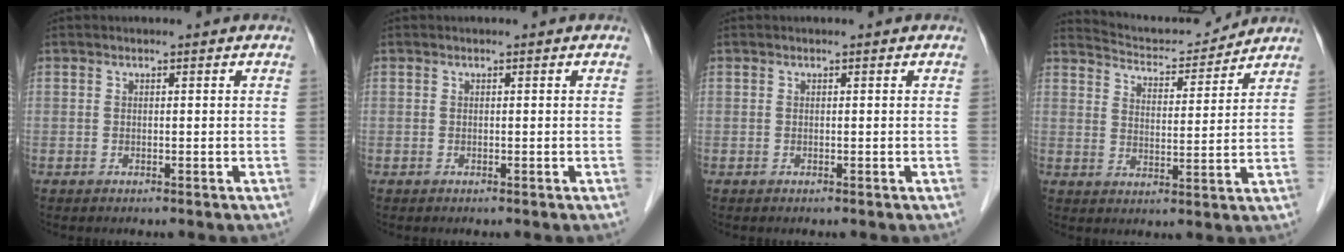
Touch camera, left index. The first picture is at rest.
{"total": 0.0}
{"total": 0.0}
{"total": 9.7, "force": [9.6, 1.0, 0.9], "torque": [-0.021, 0.006, 0.150]}